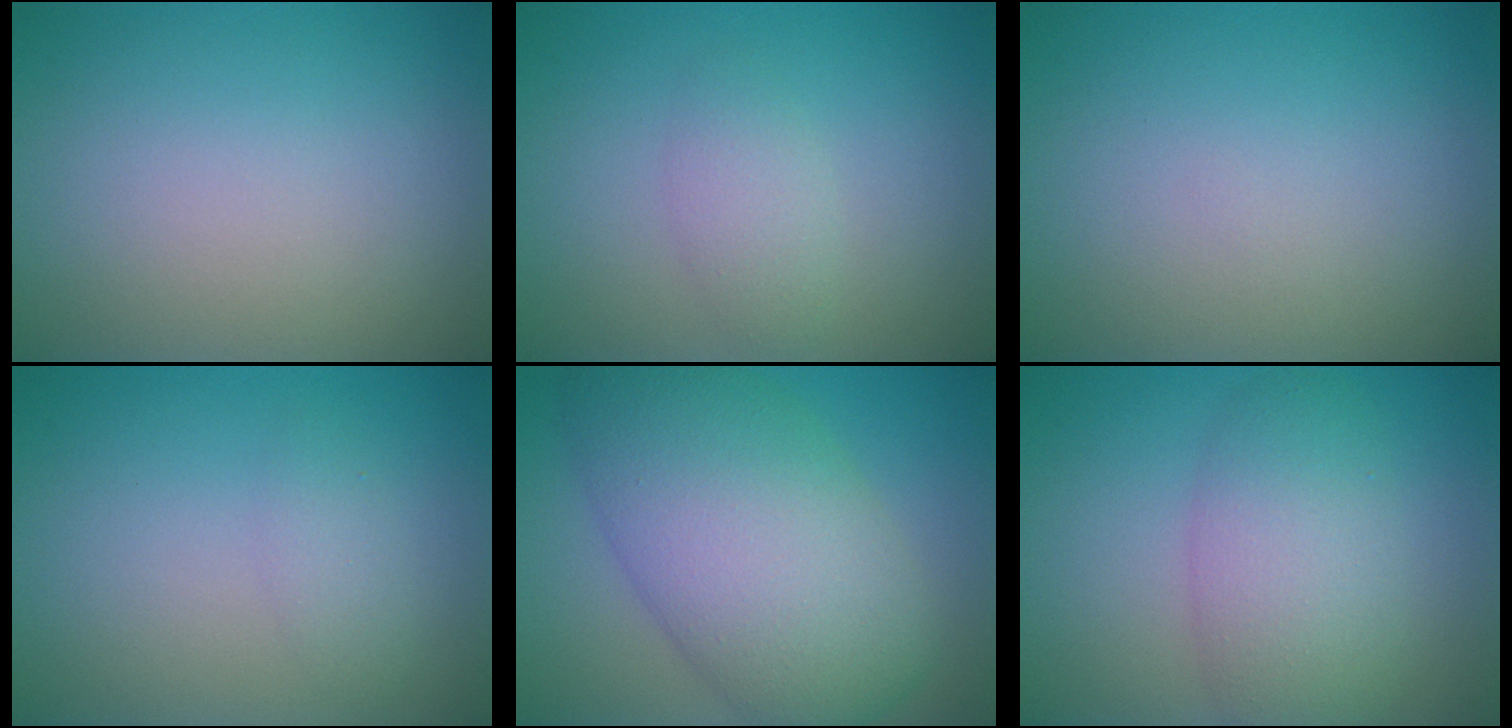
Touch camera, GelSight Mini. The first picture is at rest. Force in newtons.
{"total": 1.9, "press": 1.9, "slide": 0.0}
{"total": 0.0}
{"total": 1.3, "press": 1.3, "slide": 0.0}
{"total": 10.8, "press": 10.8, "slide": 0.3}
{"total": 5.6, "press": 5.6, "slide": 0.2}